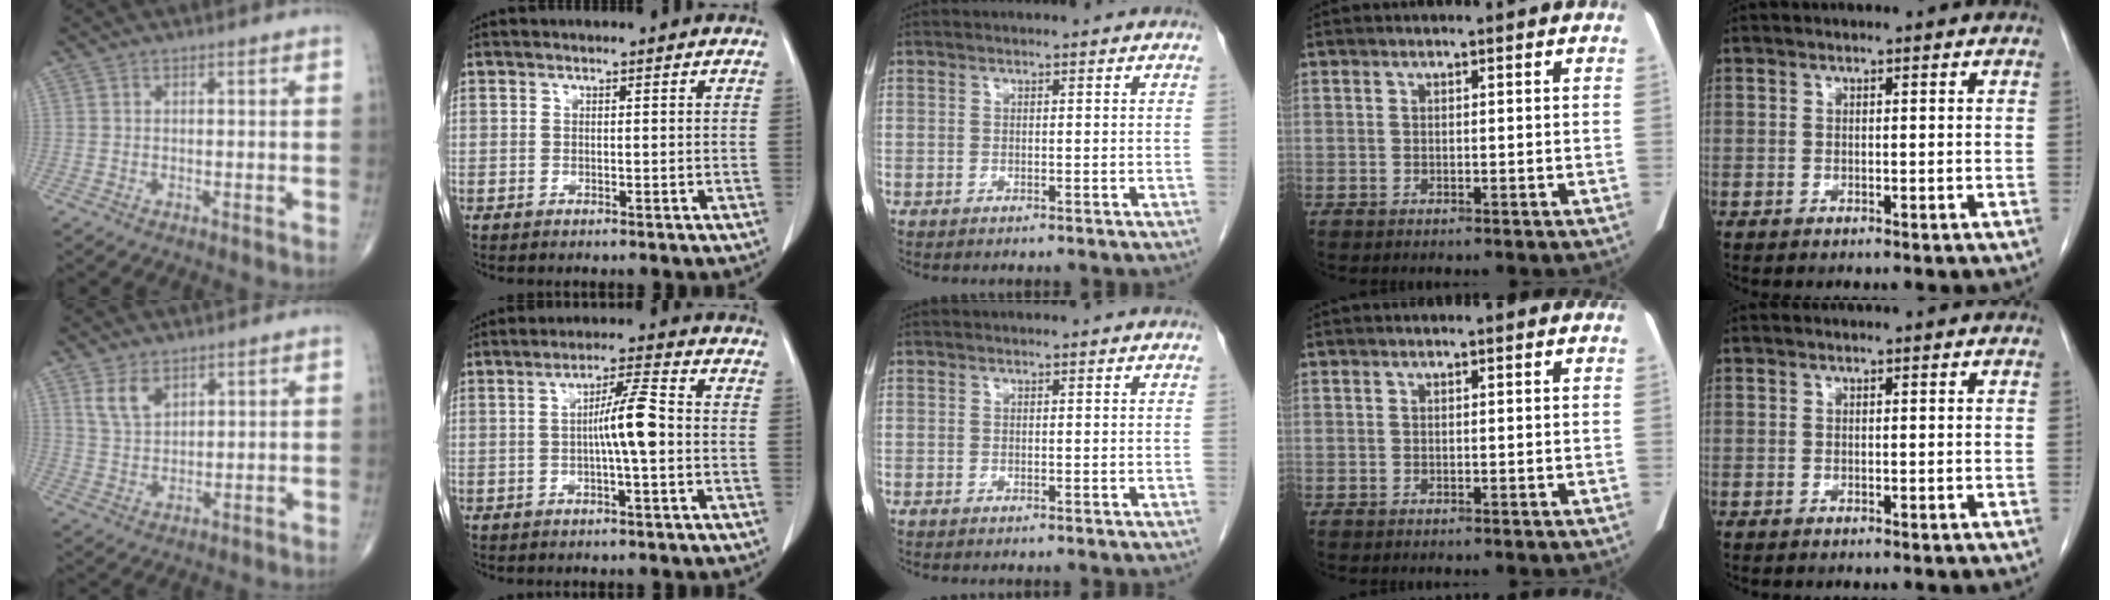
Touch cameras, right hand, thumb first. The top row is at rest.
{"thumb": {"total": 5.3, "force": [3.1, 2.9, 3.1], "torque": [-0.049, -0.017, 0.067]}, "index": {"total": 6.0, "force": [-0.4, 0.1, 6.0], "torque": [-0.097, 0.012, -0.007]}}